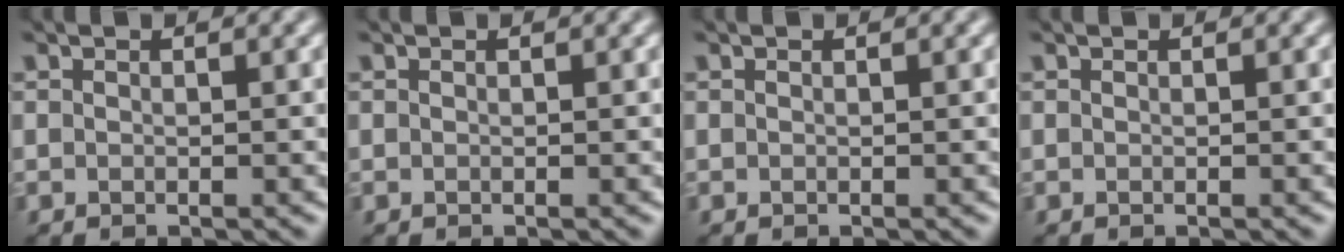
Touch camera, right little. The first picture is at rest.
{"total": 0.0}
{"total": 0.0}
{"total": 0.0}